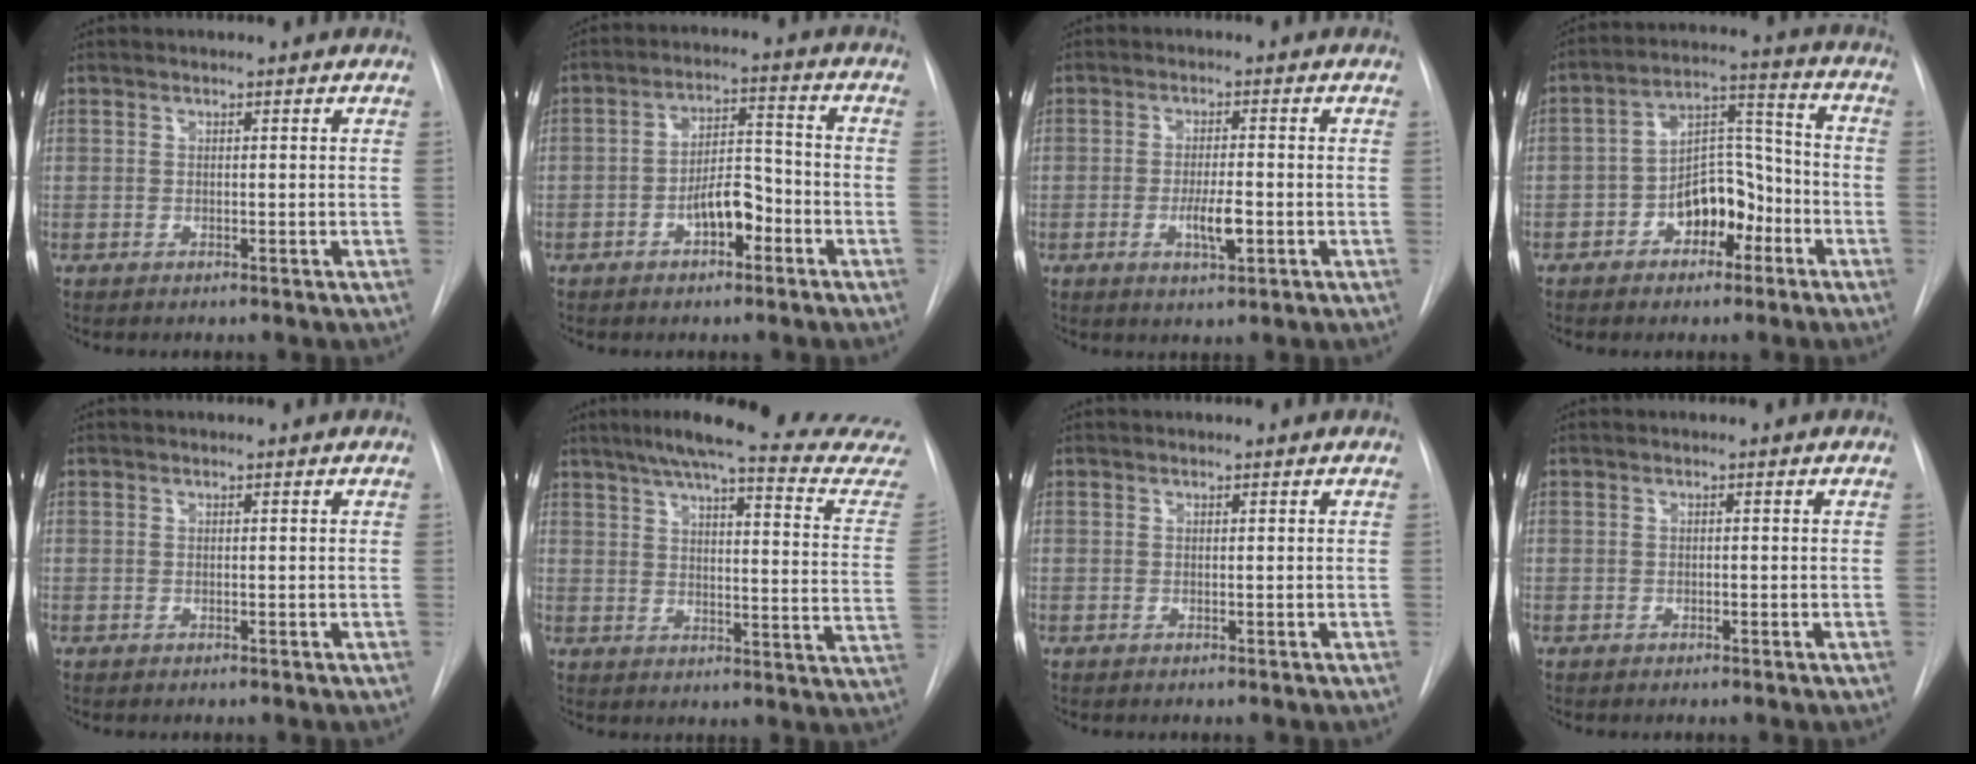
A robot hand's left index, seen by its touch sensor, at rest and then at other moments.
{"total": 6.9, "force": [-4.5, 2.5, 4.6], "torque": [-0.079, 0.016, -0.071]}
{"total": 4.8, "force": [-2.9, 0.7, 3.8], "torque": [-0.068, -0.007, -0.042]}
{"total": 10.0, "force": [-5.9, 5.1, 6.2], "torque": [-0.104, 0.031, -0.092]}
{"total": 0.0}
{"total": 23.5, "force": [21.3, 0.4, 9.9], "torque": [-0.135, -0.088, 0.245]}
{"total": 0.0}
{"total": 1.8, "force": [-1.7, -0.1, -0.2], "torque": [0.003, -0.004, -0.029]}